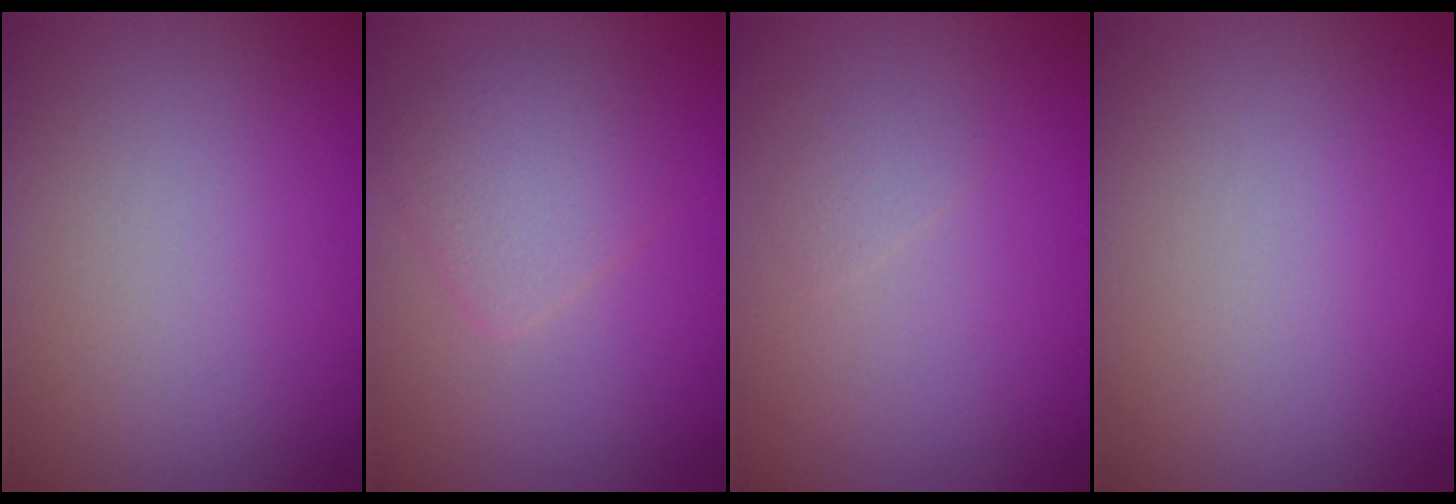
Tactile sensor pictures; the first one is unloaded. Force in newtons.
{"total": 2.9, "press": 2.9, "slide": 0.0}
{"total": 0.8, "press": 0.8, "slide": 0.0}
{"total": 0.0}